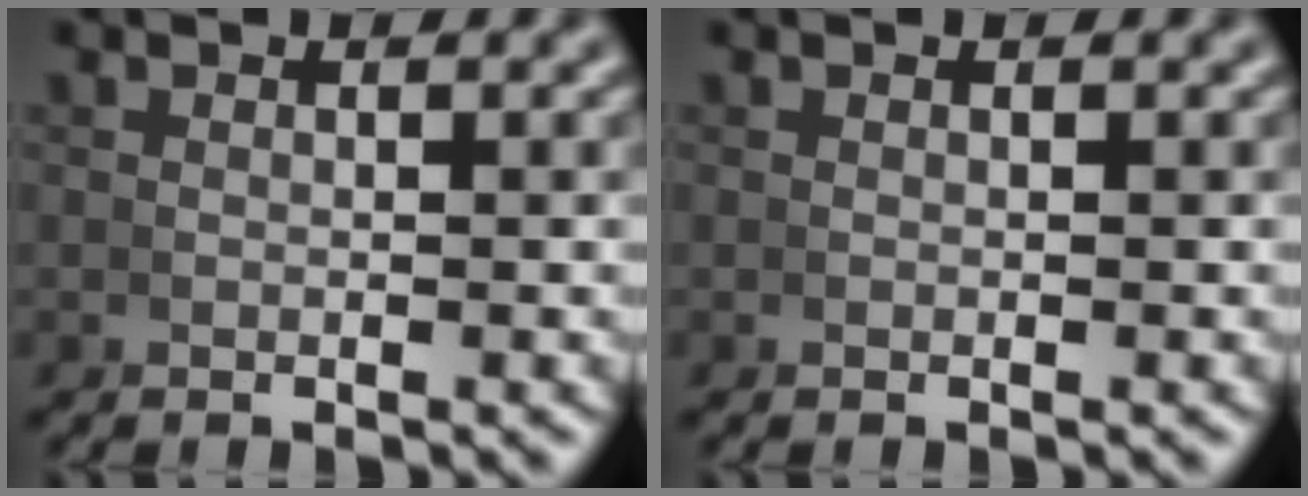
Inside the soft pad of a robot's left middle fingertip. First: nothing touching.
{"total": 0.0}